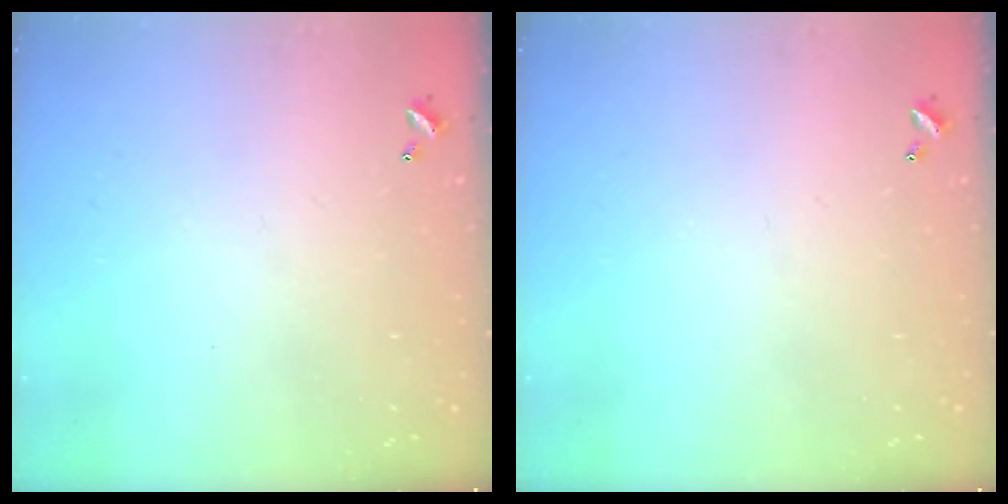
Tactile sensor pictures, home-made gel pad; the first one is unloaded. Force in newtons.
{"total": 0.0}